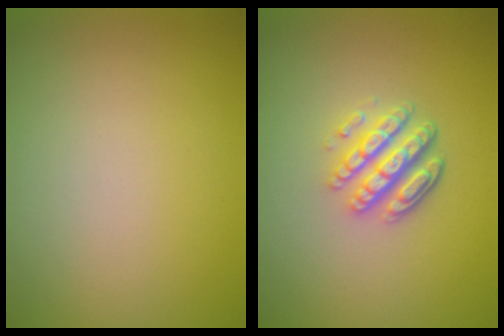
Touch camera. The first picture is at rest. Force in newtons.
{"total": 4.4, "press": 3.3, "slide": 2.9}